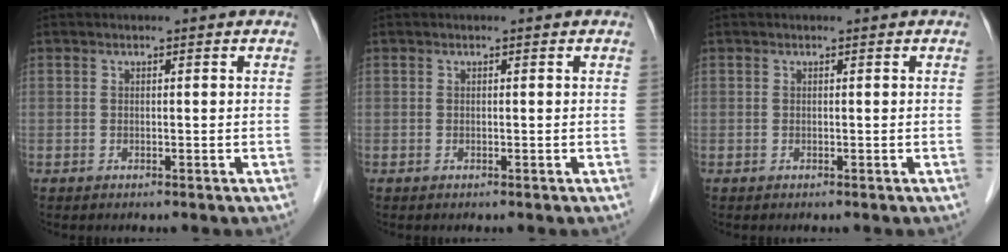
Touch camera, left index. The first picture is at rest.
{"total": 0.0}
{"total": 0.0}